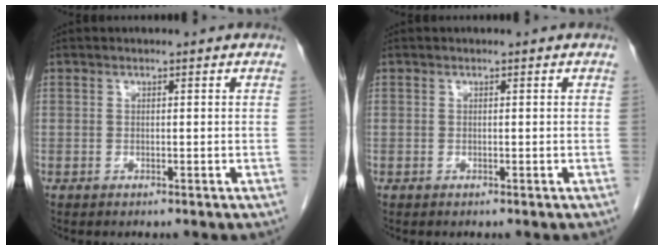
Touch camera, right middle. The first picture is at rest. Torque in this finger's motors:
{"motor_torque": [0.16, -0.17, 0.03, 0.00]}